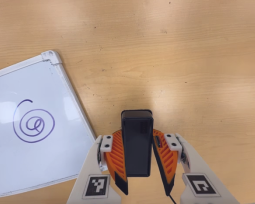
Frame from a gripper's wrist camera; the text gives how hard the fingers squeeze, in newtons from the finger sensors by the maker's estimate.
{"total": 8.1, "left": 6.2, "right": 9.9}